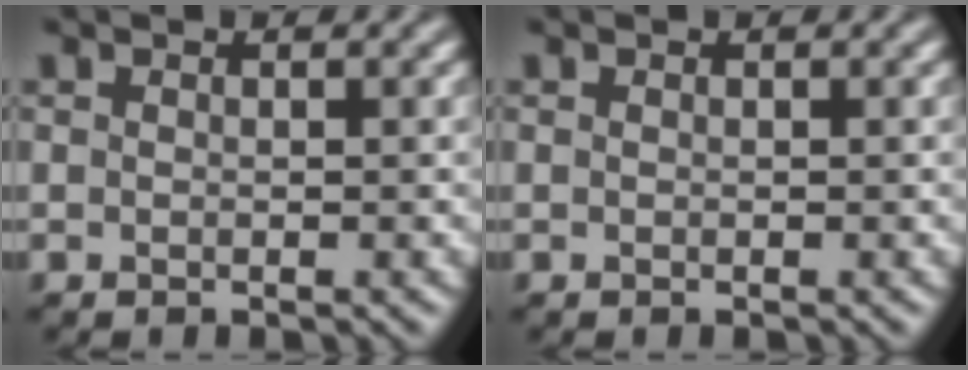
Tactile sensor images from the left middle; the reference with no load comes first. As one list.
[{"total": 0.0}]